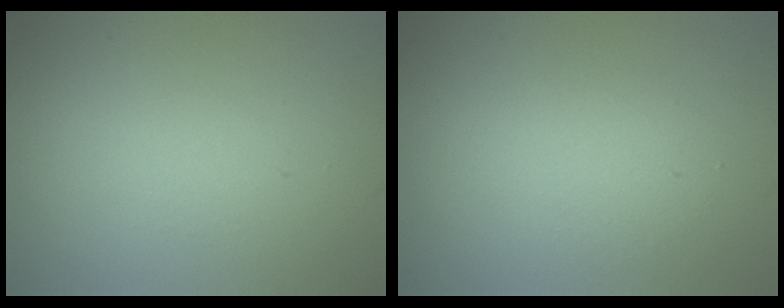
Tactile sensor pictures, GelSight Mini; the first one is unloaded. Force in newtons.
{"total": 2.2, "press": 2.2, "slide": 0.2}